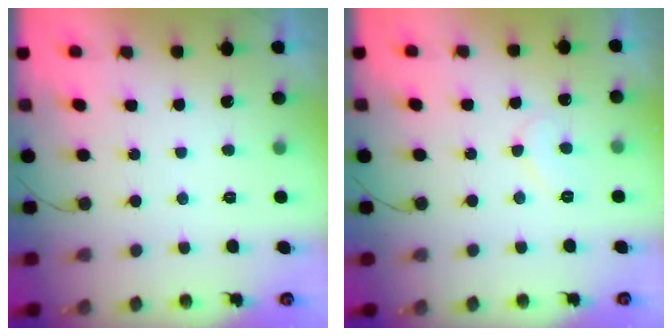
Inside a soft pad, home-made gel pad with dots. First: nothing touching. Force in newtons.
{"total": 6.7, "press": 6.7, "slide": 0.5}